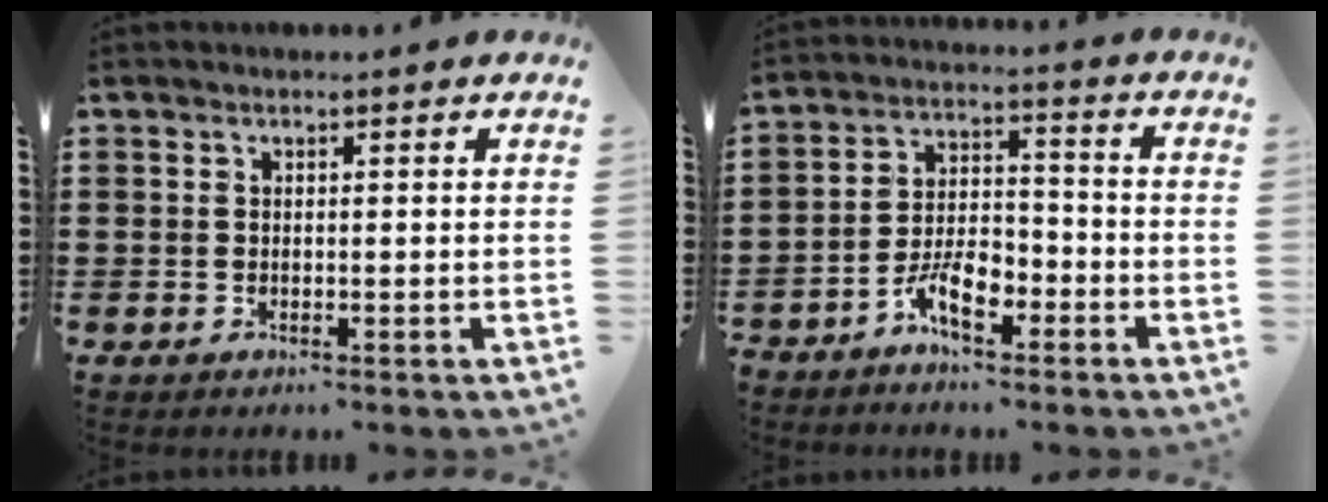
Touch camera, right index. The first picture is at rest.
{"total": 6.2, "force": [-4.1, 2.6, 3.9], "torque": [-0.077, 0.012, -0.078]}